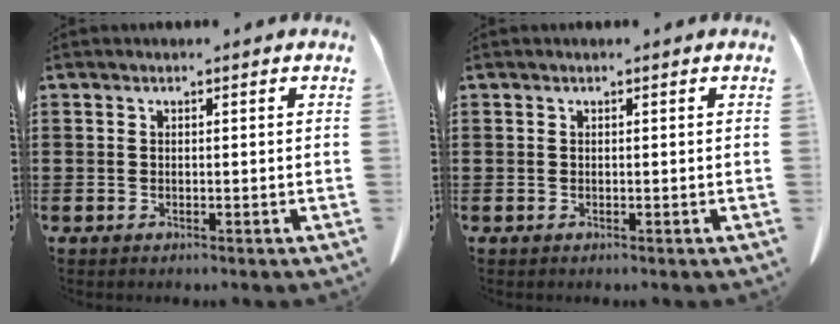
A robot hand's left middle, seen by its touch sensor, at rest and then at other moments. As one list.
[{"total": 0.0}]